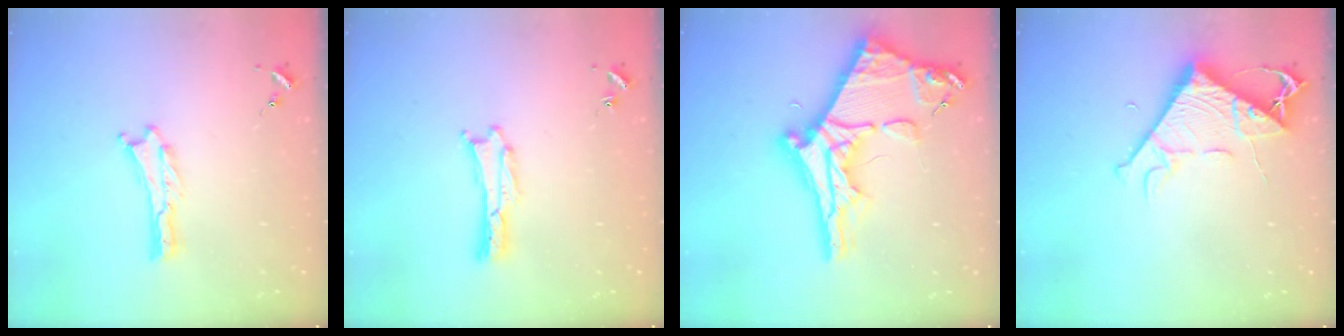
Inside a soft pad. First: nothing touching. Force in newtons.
{"total": 0.7, "press": 0.7, "slide": 0.1}
{"total": 11.4, "press": 11.3, "slide": 1.2}
{"total": 8.0, "press": 7.9, "slide": 0.8}